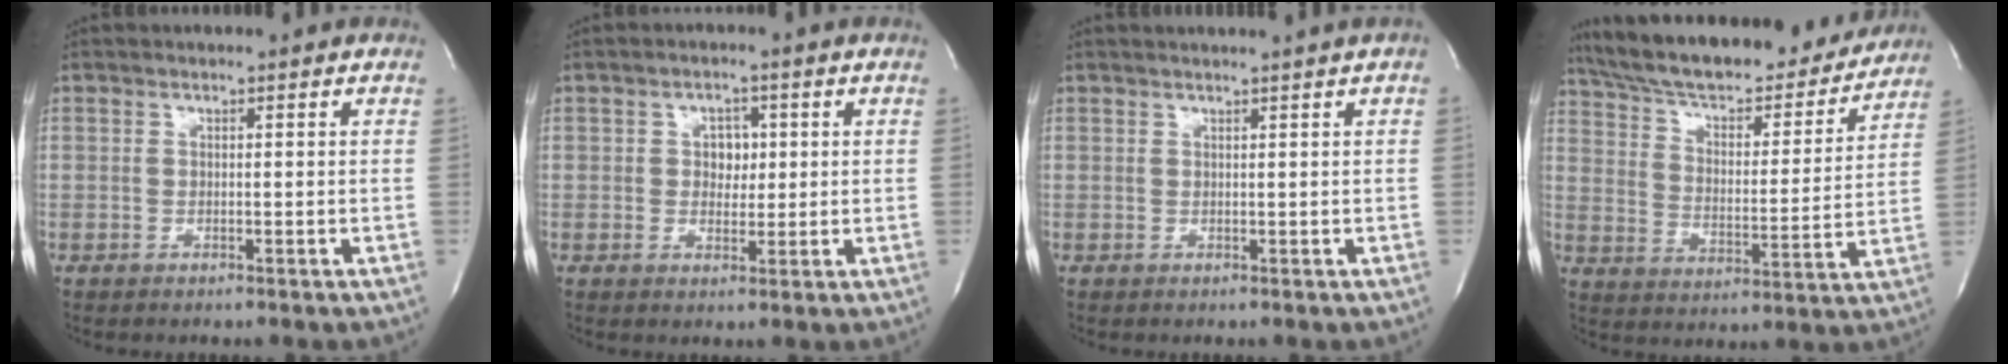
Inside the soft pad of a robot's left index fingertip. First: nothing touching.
{"total": 3.2, "force": [0.6, 2.4, 2.1], "torque": [-0.026, 0.004, 0.008]}
{"total": 2.5, "force": [2.1, -0.6, 1.2], "torque": [-0.014, 0.009, 0.029]}
{"total": 25.0, "force": [22.0, 6.0, 10.0], "torque": [-0.172, 0.002, 0.316]}